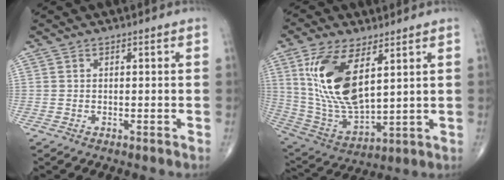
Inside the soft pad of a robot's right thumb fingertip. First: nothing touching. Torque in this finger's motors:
{"motor_torque": [0.48, 3.02, 2.02, 0.71, 0.60]}